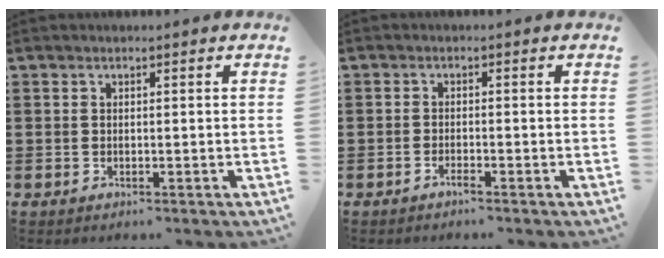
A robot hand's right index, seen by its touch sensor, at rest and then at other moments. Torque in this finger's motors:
{"motor_torque": [1.69, 0.45, 0.04, -0.01]}